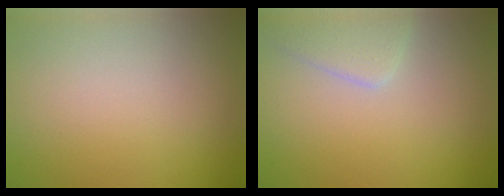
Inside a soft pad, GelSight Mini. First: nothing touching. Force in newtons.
{"total": 2.7, "press": 2.7, "slide": 0.1}